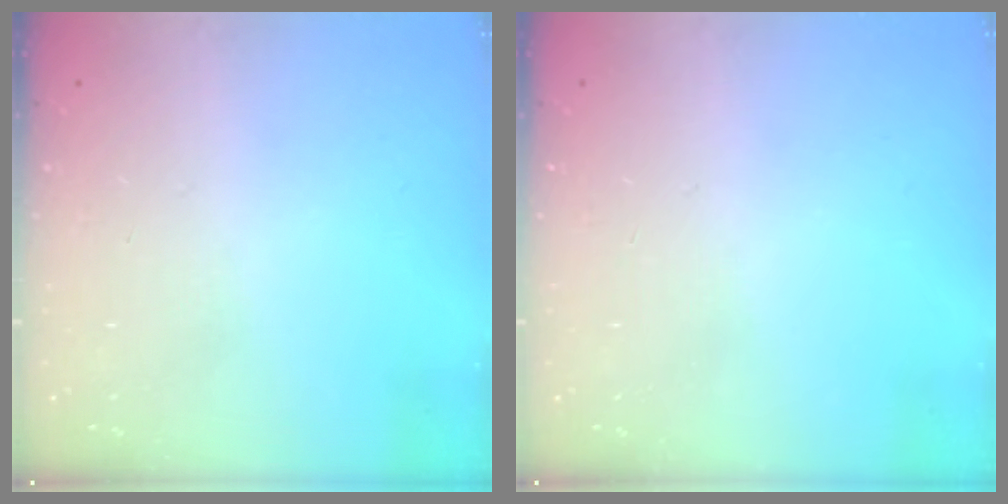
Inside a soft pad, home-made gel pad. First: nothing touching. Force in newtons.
{"total": 0.0}